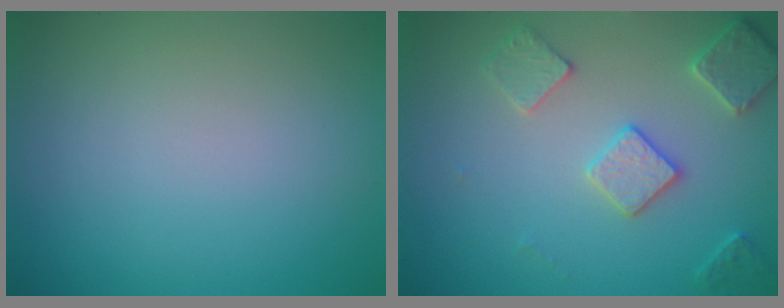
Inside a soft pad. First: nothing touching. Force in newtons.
{"total": 3.5, "press": 3.4, "slide": 0.7}